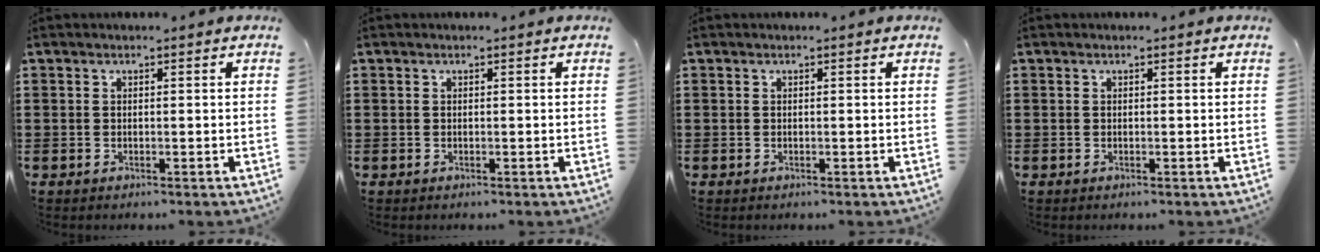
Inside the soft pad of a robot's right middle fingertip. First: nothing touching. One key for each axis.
{"total": 0.0}
{"total": 0.0}
{"total": 0.0}